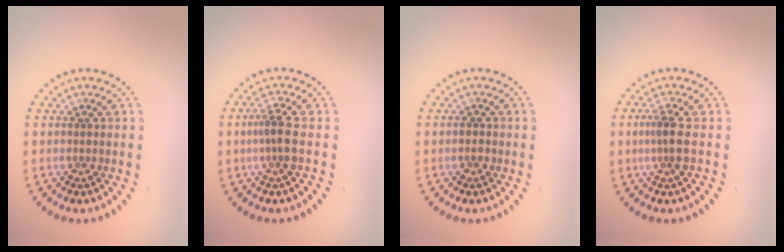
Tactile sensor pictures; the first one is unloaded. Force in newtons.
{"total": 2.3, "press": 1.8, "slide": 1.4}
{"total": 0.9, "press": 0.8, "slide": 0.1}
{"total": 2.3, "press": 1.9, "slide": 1.4}